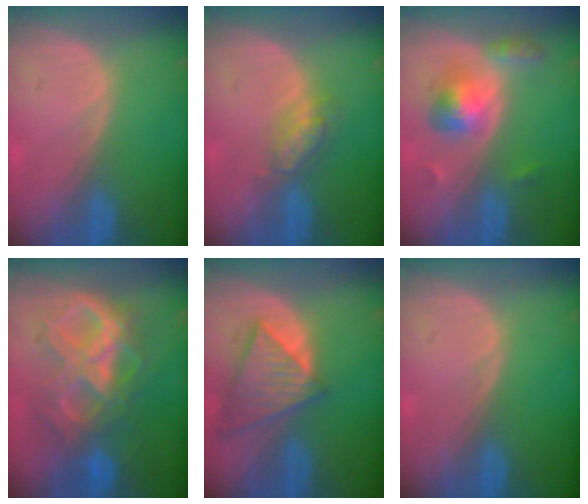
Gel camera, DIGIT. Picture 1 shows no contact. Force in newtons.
{"total": 4.6, "press": 4.1, "slide": 2.2}
{"total": 5.2, "press": 5.2, "slide": 0.4}
{"total": 10.6, "press": 10.6, "slide": 1.2}
{"total": 8.2, "press": 7.2, "slide": 3.9}
{"total": 0.0}